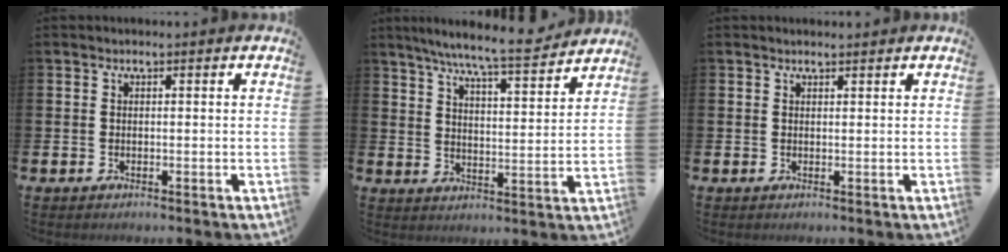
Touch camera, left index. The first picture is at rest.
{"total": 8.4, "force": [7.7, 0.0, 3.4], "torque": [-0.071, -0.050, 0.131]}
{"total": 0.9, "force": [0.9, 0.0, 0.1], "torque": [0.012, -0.005, 0.013]}